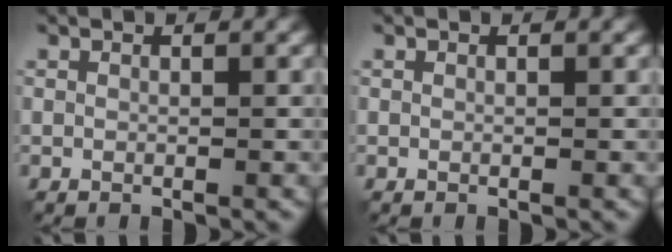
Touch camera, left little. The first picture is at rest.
{"total": 0.0}